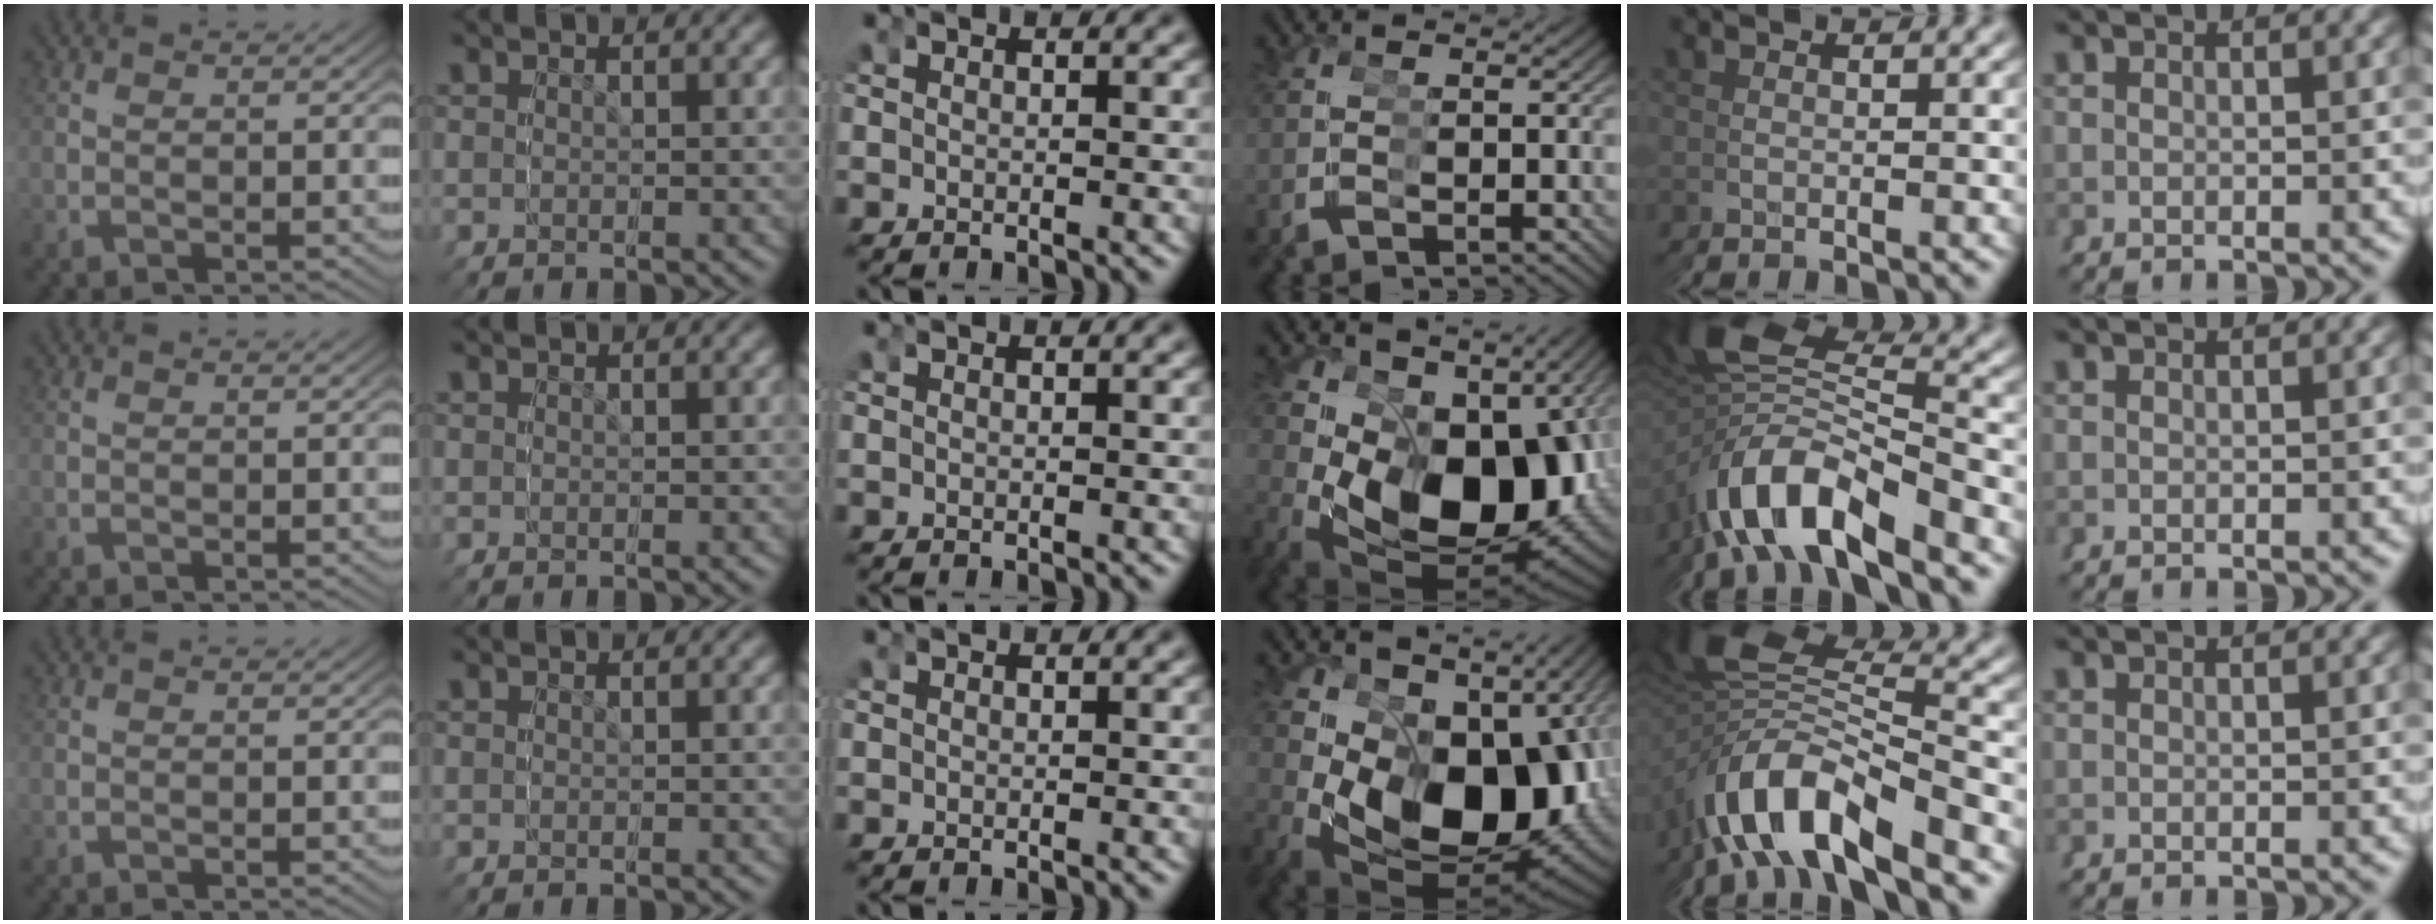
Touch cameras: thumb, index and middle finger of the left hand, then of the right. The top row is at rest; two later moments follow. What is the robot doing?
{"motion": "grasp_and_lifting", "object": "glasses"}